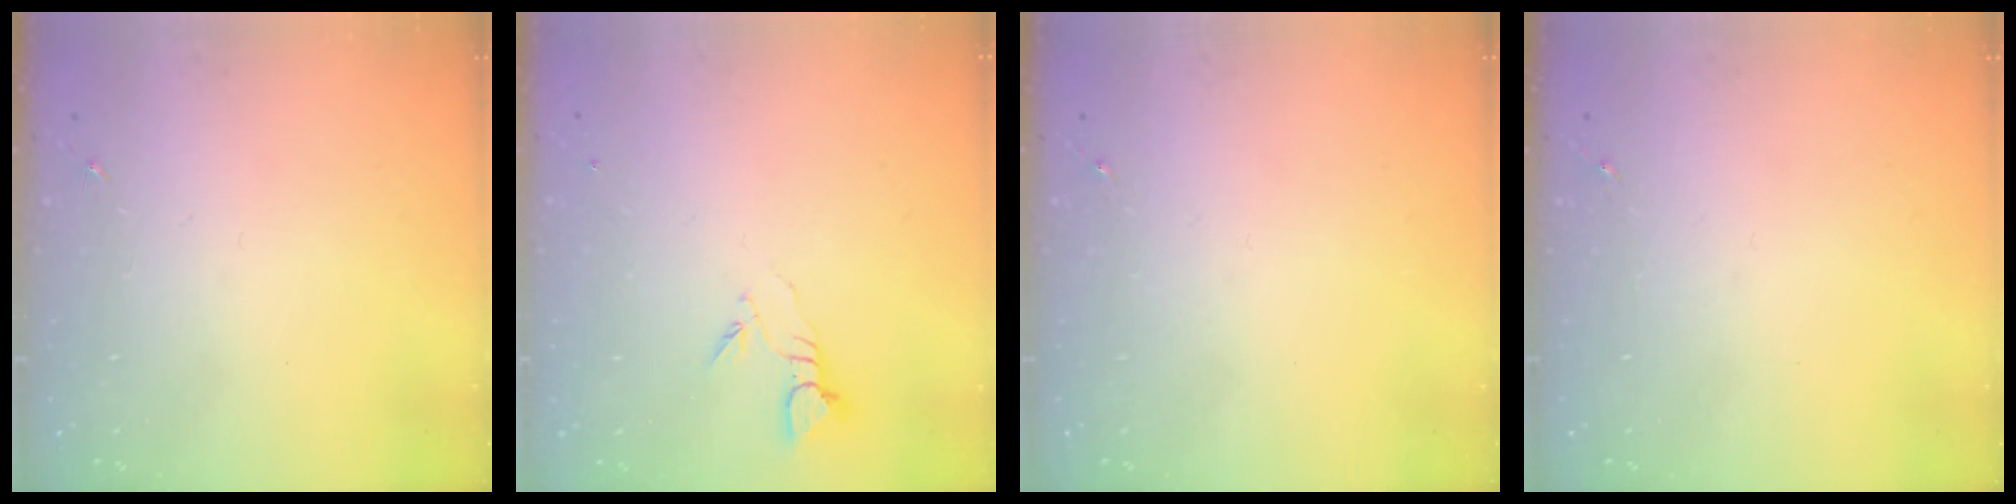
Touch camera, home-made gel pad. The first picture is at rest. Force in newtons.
{"total": 3.7, "press": 3.7, "slide": 0.2}
{"total": 0.0}
{"total": 0.0}